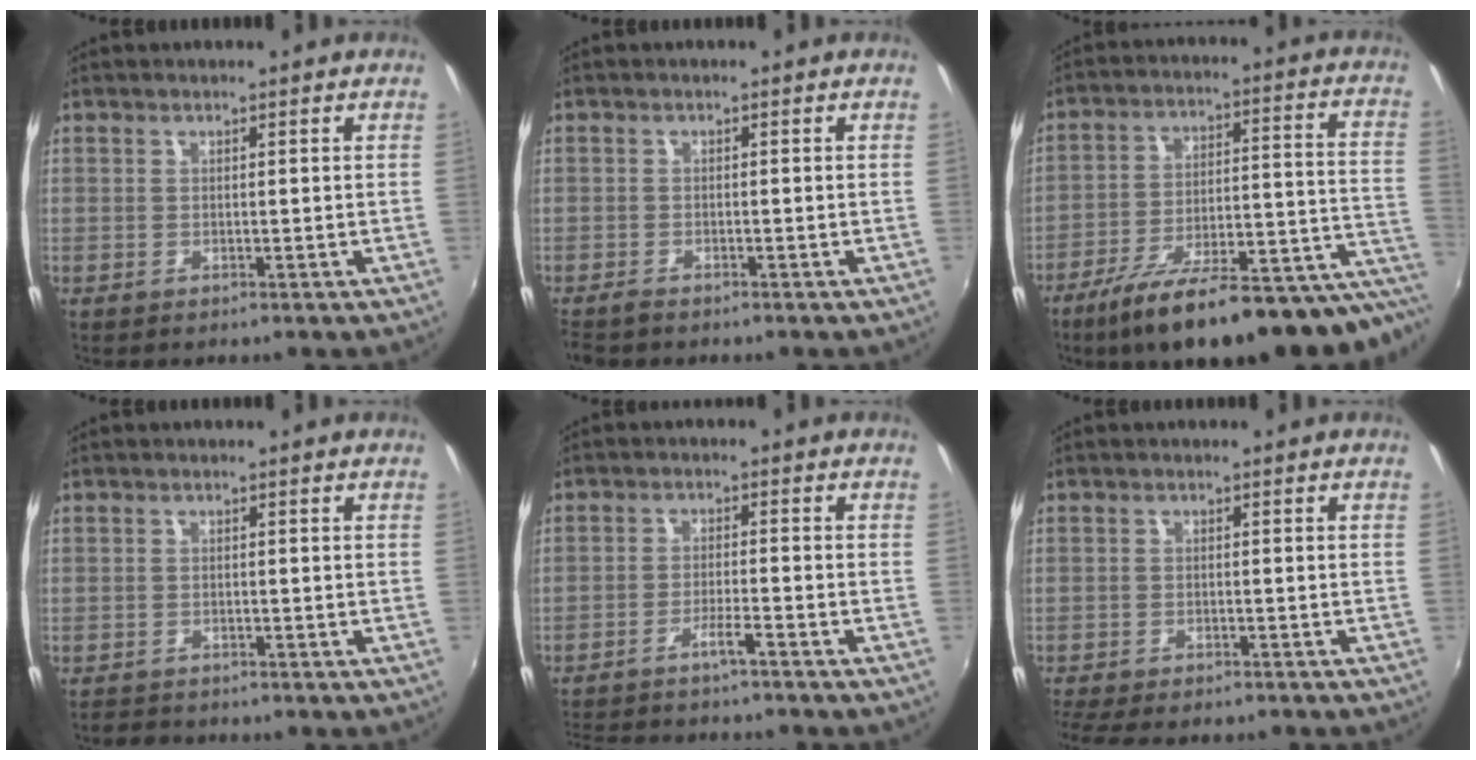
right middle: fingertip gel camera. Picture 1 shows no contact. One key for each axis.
{"total": 2.3, "fx": -2.1, "fy": 0.6, "fz": 0.9, "tx": -0.026, "ty": -0.012, "tz": -0.042}
{"total": 27.3, "fx": -19.8, "fy": 5.7, "fz": 17.9, "tx": -0.239, "ty": -0.047, "tz": -0.279}
{"total": 2.5, "fx": -2.4, "fy": 0.8, "fz": 0.2, "tx": -0.017, "ty": -0.003, "tz": -0.044}
{"total": 8.4, "fx": -7.5, "fy": 0.0, "fz": 3.7, "tx": -0.088, "ty": 0.001, "tz": -0.122}
{"total": 9.2, "fx": -8.1, "fy": 2.0, "fz": 3.9, "tx": -0.095, "ty": -0.026, "tz": -0.127}